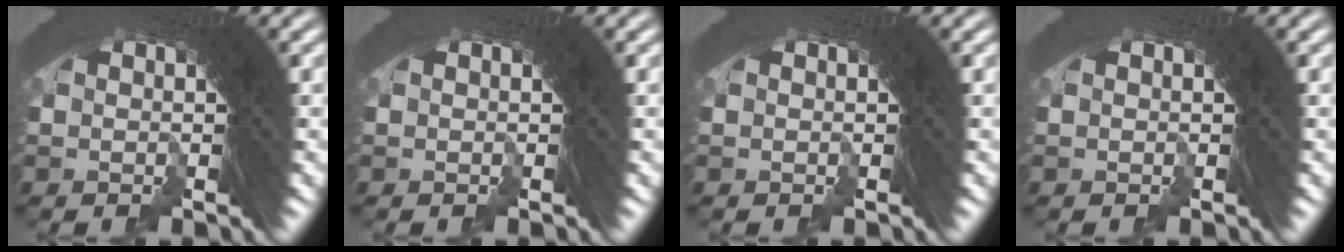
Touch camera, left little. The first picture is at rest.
{"total": 0.0}
{"total": 0.0}
{"total": 0.0}